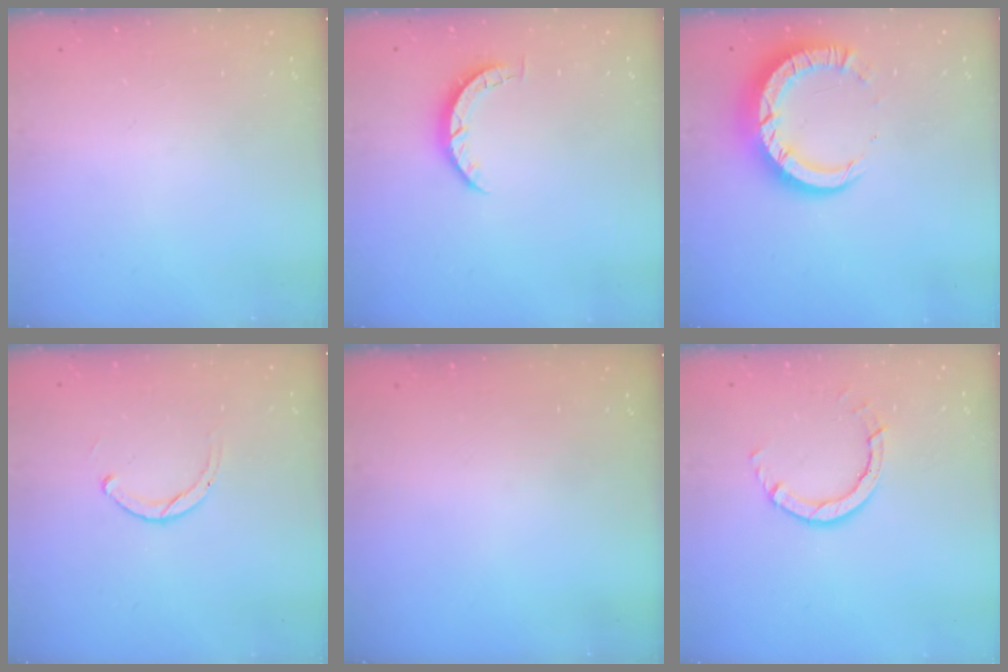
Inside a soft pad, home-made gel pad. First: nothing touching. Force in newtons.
{"total": 3.3, "press": 3.3, "slide": 0.4}
{"total": 9.6, "press": 9.5, "slide": 1.1}
{"total": 1.8, "press": 1.8, "slide": 0.2}
{"total": 0.0}
{"total": 4.7, "press": 4.7, "slide": 0.3}